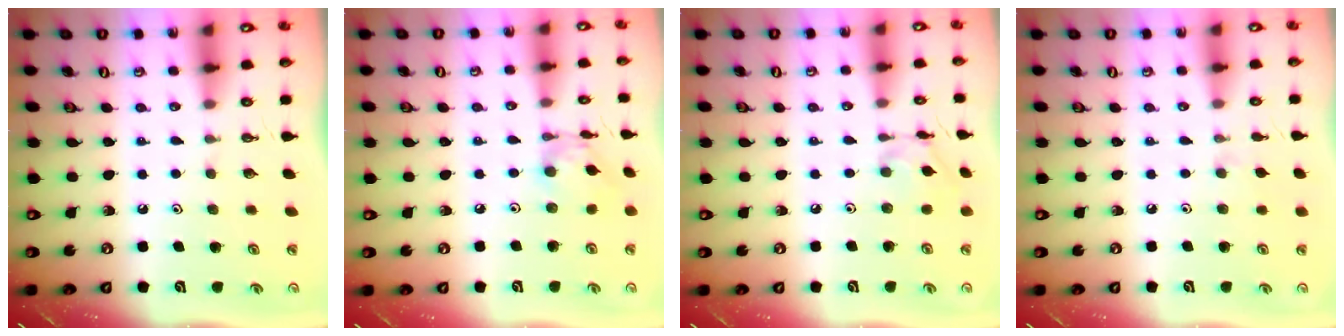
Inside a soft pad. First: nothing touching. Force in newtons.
{"total": 6.3, "press": 6.3, "slide": 0.3}
{"total": 7.7, "press": 7.7, "slide": 0.4}
{"total": 2.9, "press": 2.9, "slide": 0.4}